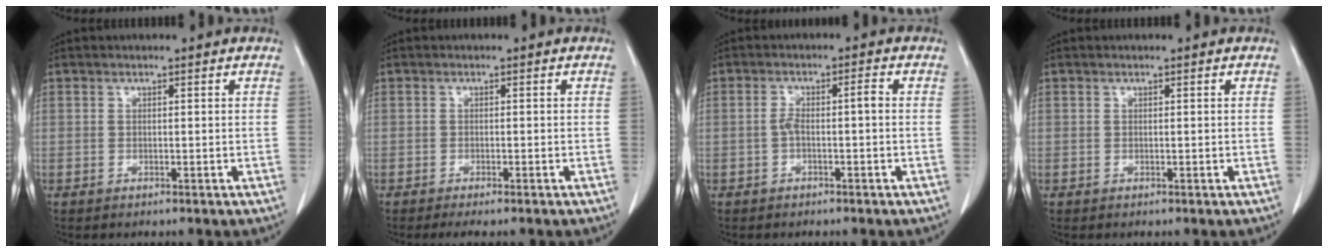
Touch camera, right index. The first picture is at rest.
{"total": 2.7, "force": [-2.2, 0.2, 1.5], "torque": [-0.019, -0.006, -0.032]}
{"total": 3.0, "force": [-0.6, 0.6, 2.9], "torque": [-0.055, 0.014, -0.008]}
{"total": 0.0}